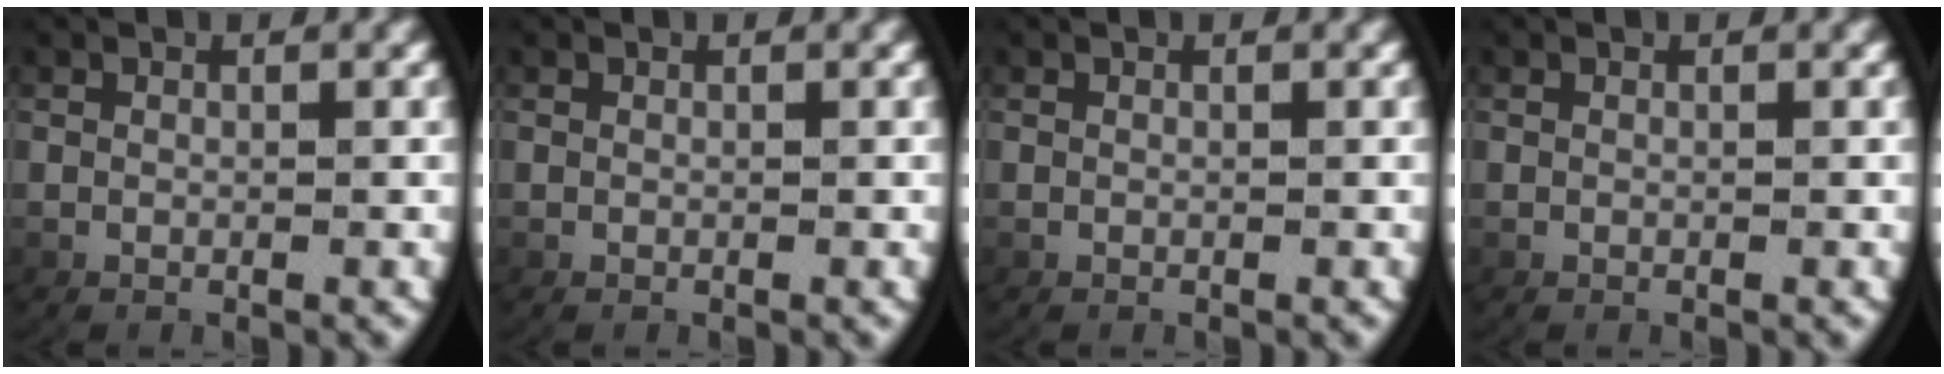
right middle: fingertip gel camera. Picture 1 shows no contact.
{"total": 0.0}
{"total": 0.0}
{"total": 0.0}